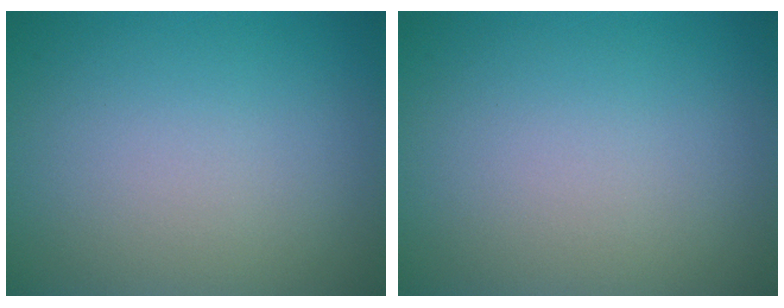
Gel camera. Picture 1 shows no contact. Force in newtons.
{"total": 0.0}